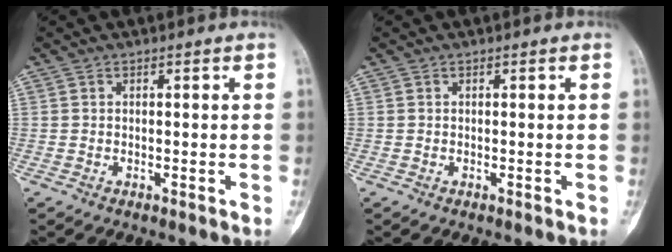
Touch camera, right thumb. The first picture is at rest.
{"total": 0.0}